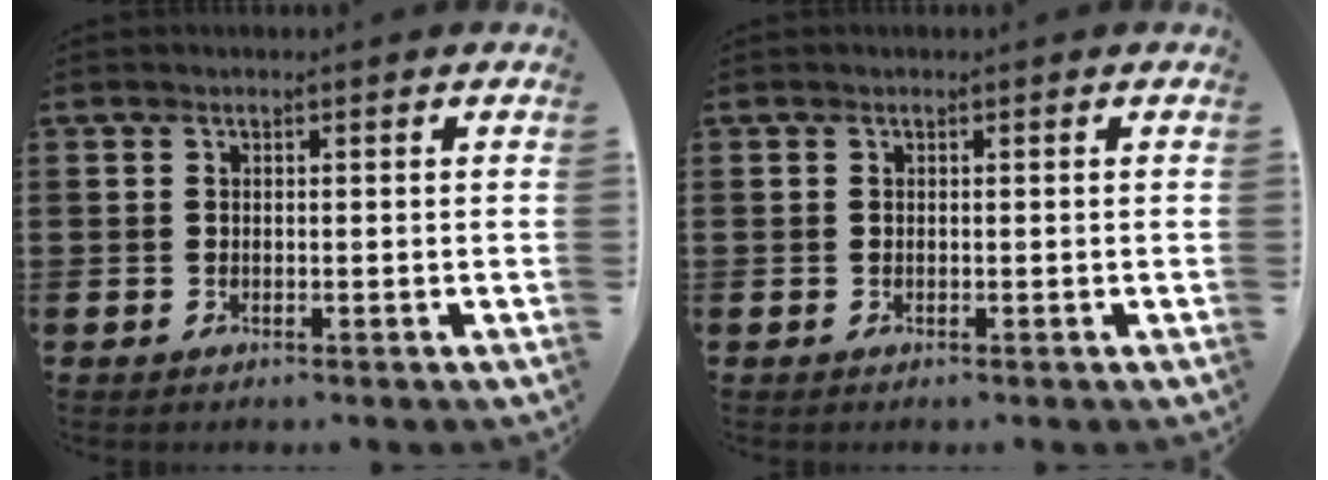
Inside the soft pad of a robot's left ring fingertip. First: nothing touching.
{"total": 0.0}